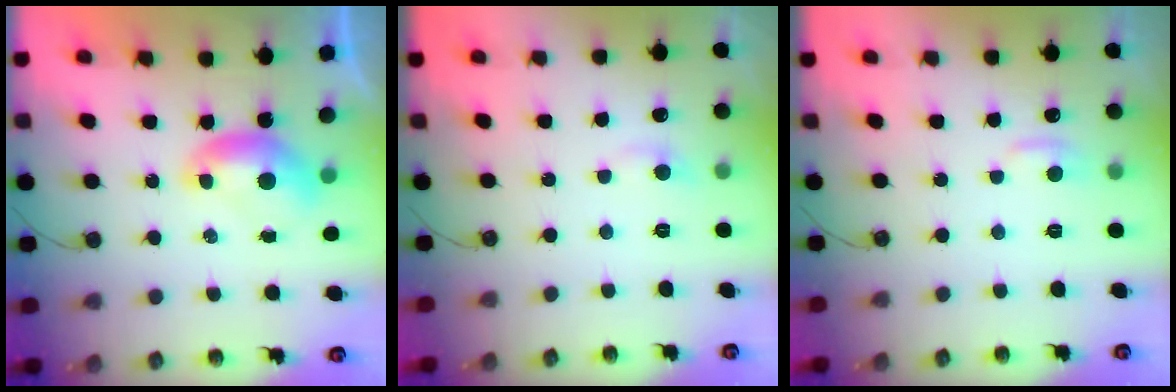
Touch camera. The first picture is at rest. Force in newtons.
{"total": 1.1, "press": 0.8, "slide": 0.8}
{"total": 1.0, "press": 0.4, "slide": 0.9}